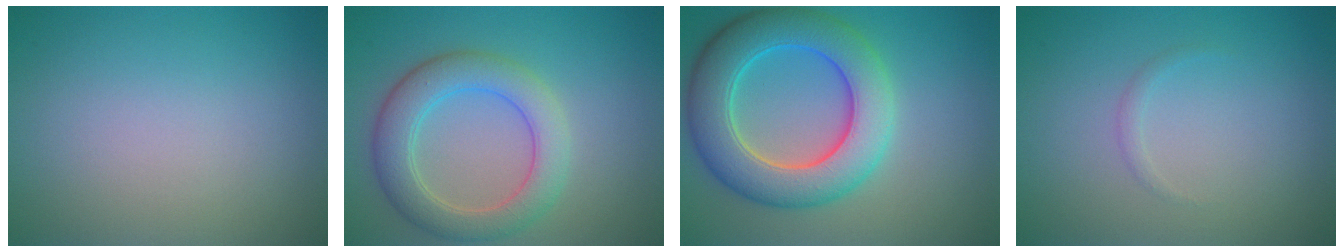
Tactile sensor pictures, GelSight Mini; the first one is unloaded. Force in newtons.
{"total": 5.2, "press": 5.2, "slide": 0.1}
{"total": 8.6, "press": 8.6, "slide": 0.3}
{"total": 0.6, "press": 0.6, "slide": 0.1}